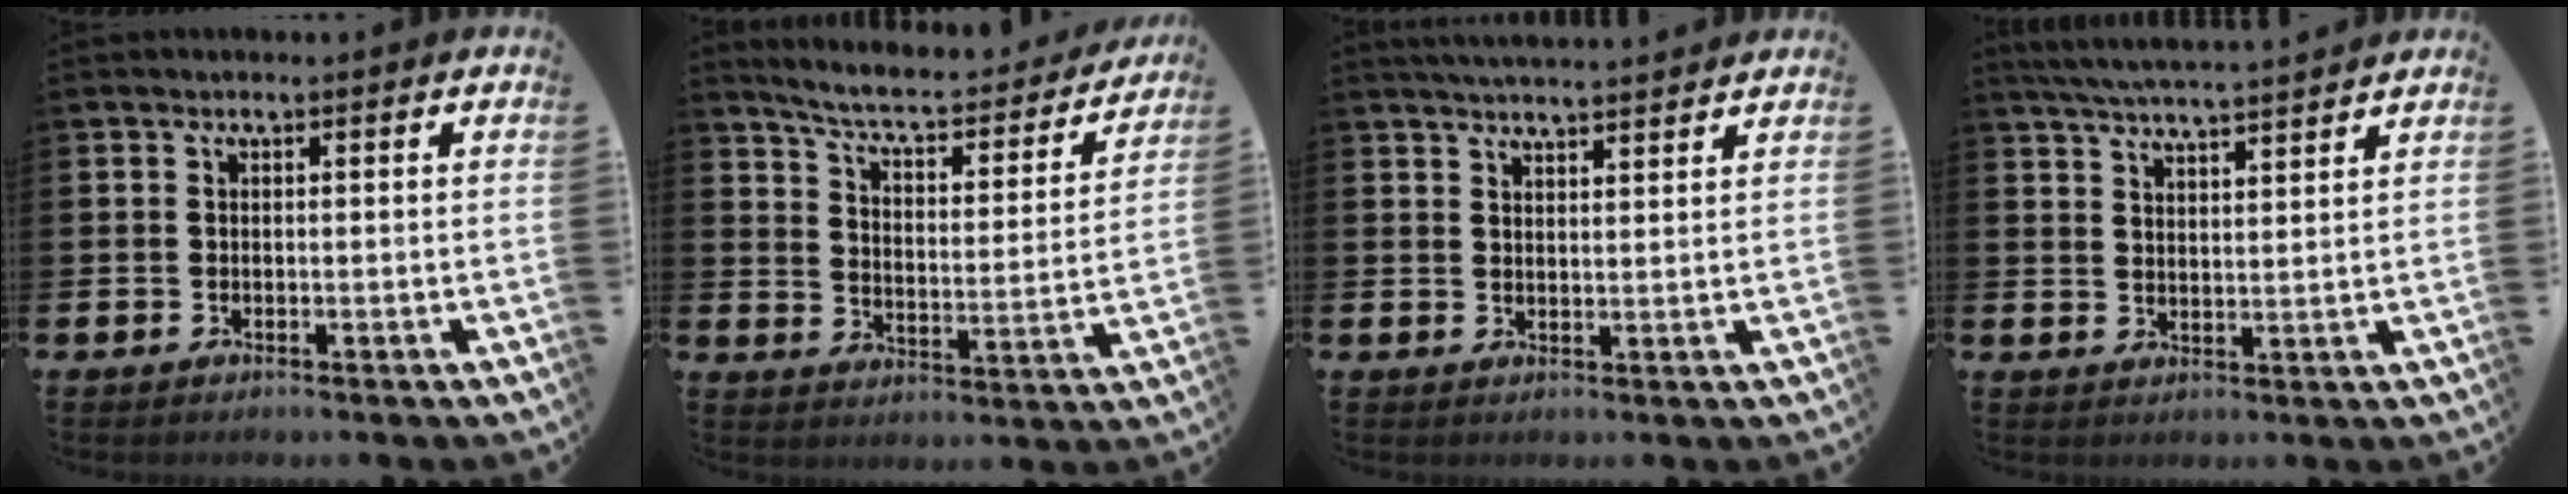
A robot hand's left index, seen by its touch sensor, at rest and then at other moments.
{"total": 6.4, "force": [5.8, 0.9, 2.5], "torque": [-0.078, -0.044, 0.093]}
{"total": 3.6, "force": [3.6, -0.2, 0.3], "torque": [-0.012, -0.016, 0.066]}
{"total": 5.2, "force": [5.1, -0.1, 0.9], "torque": [-0.041, -0.025, 0.093]}